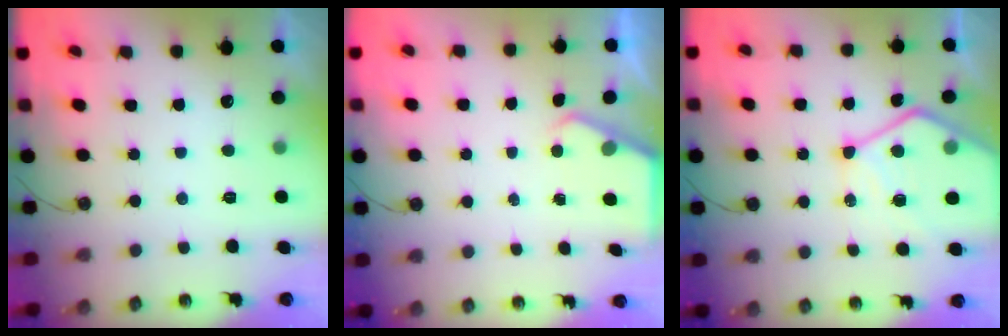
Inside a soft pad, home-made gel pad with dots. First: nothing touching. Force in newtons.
{"total": 2.2, "press": 2.1, "slide": 0.3}
{"total": 14.8, "press": 14.7, "slide": 1.1}